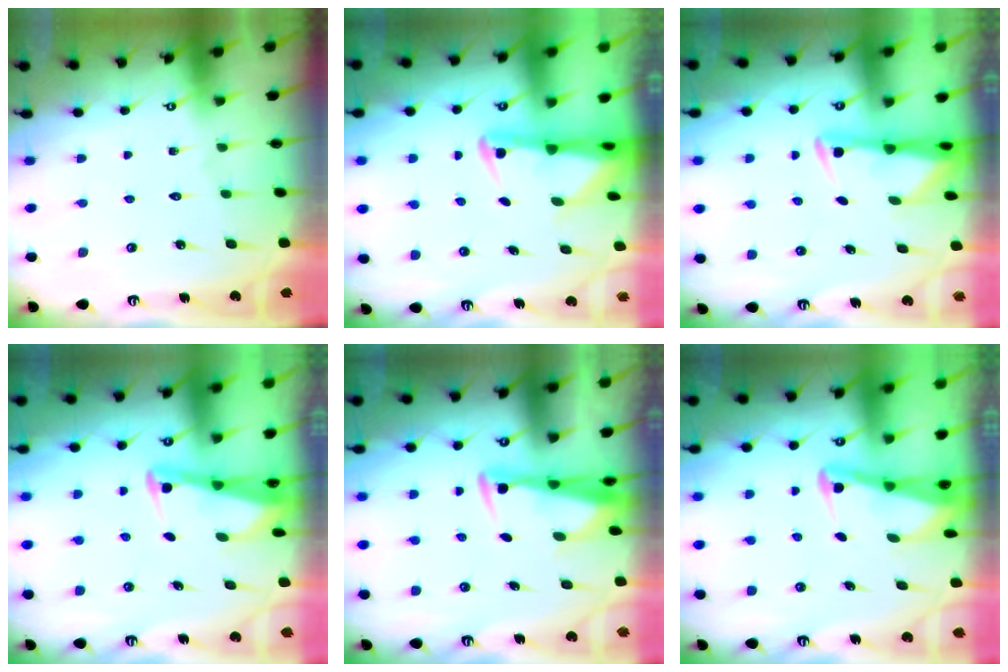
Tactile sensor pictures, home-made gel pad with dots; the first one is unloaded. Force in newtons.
{"total": 2.8, "press": 2.8, "slide": 0.6}
{"total": 3.0, "press": 2.9, "slide": 0.5}
{"total": 2.6, "press": 2.6, "slide": 0.2}
{"total": 3.4, "press": 3.3, "slide": 0.9}
{"total": 3.2, "press": 3.2, "slide": 0.3}